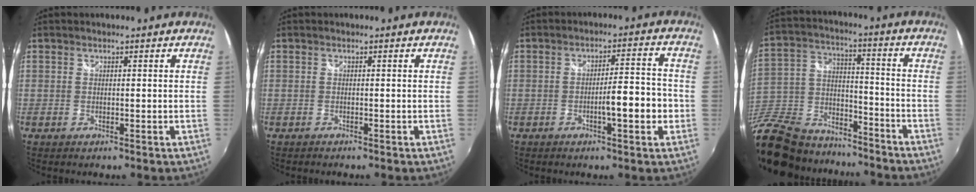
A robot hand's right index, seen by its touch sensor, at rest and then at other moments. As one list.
[{"total": 0.9, "force": [-0.8, 0.3, 0.0], "torque": [-0.002, -0.006, -0.014]}, {"total": 7.0, "force": [-2.2, 1.2, 6.5], "torque": [-0.106, 0.005, -0.026]}, {"total": 29.2, "force": [-19.5, 16.3, 14.4], "torque": [-0.374, 0.008, -0.303]}]